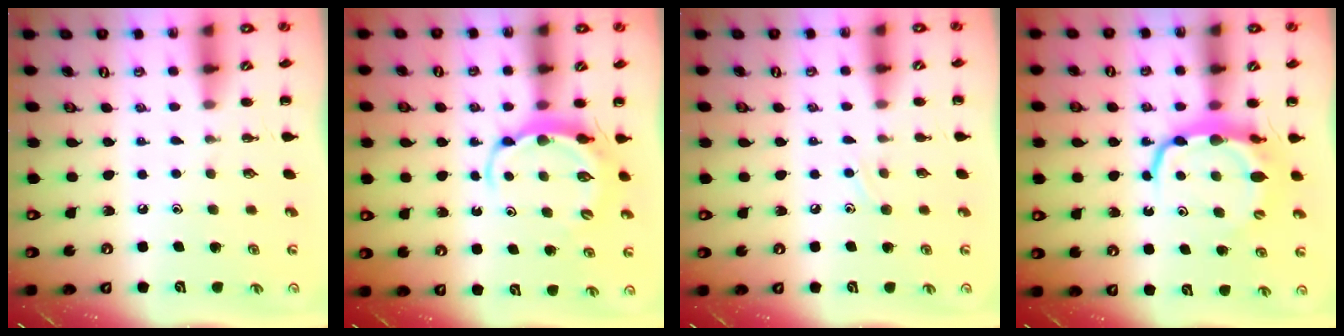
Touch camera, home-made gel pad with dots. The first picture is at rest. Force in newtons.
{"total": 5.5, "press": 5.5, "slide": 0.7}
{"total": 5.7, "press": 5.5, "slide": 1.3}
{"total": 7.7, "press": 7.6, "slide": 1.1}